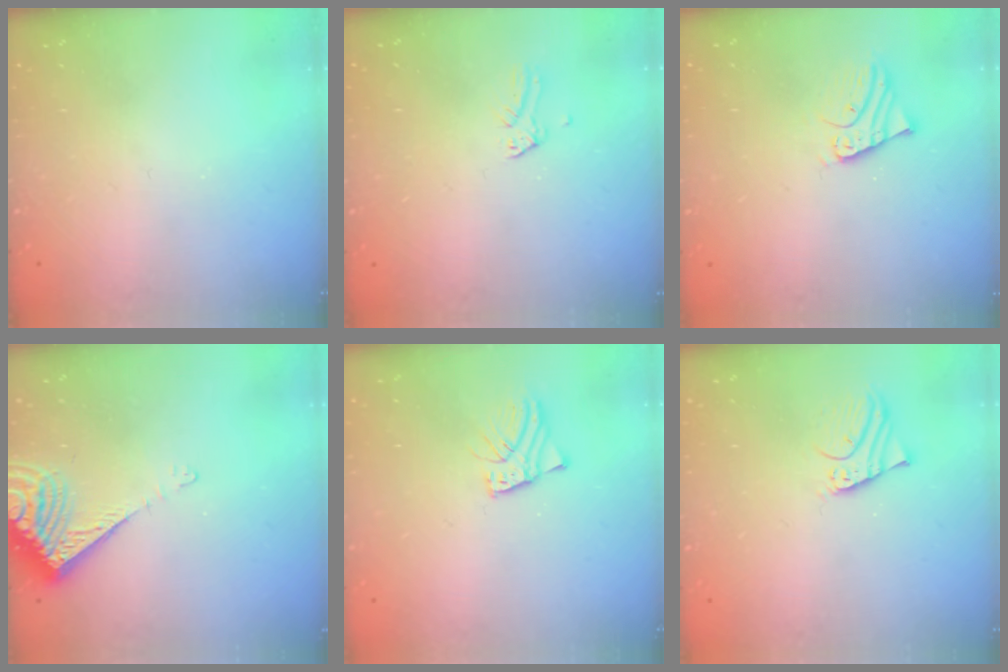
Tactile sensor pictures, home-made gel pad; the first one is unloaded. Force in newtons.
{"total": 0.0}
{"total": 2.8, "press": 2.8, "slide": 0.2}
{"total": 8.4, "press": 8.3, "slide": 1.1}
{"total": 2.6, "press": 2.6, "slide": 0.1}
{"total": 2.8, "press": 2.8, "slide": 0.2}